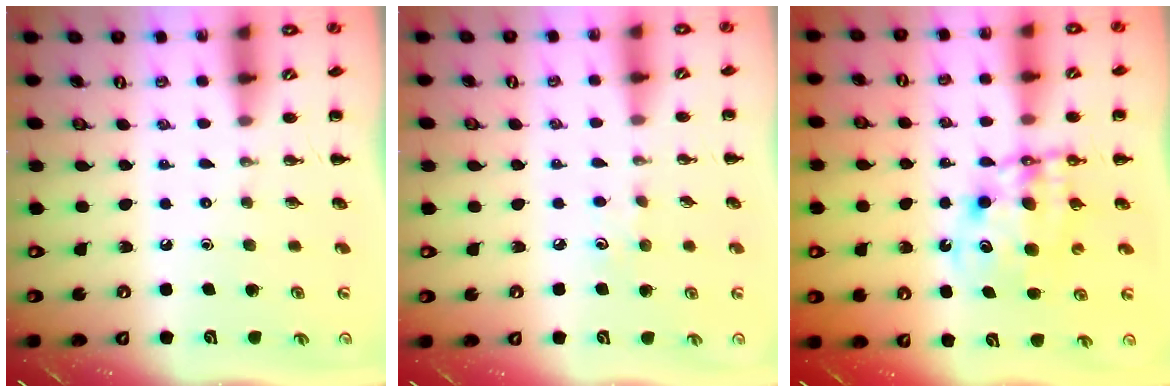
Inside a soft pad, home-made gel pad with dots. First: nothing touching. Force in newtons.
{"total": 5.6, "press": 5.4, "slide": 1.5}
{"total": 9.5, "press": 9.2, "slide": 2.6}